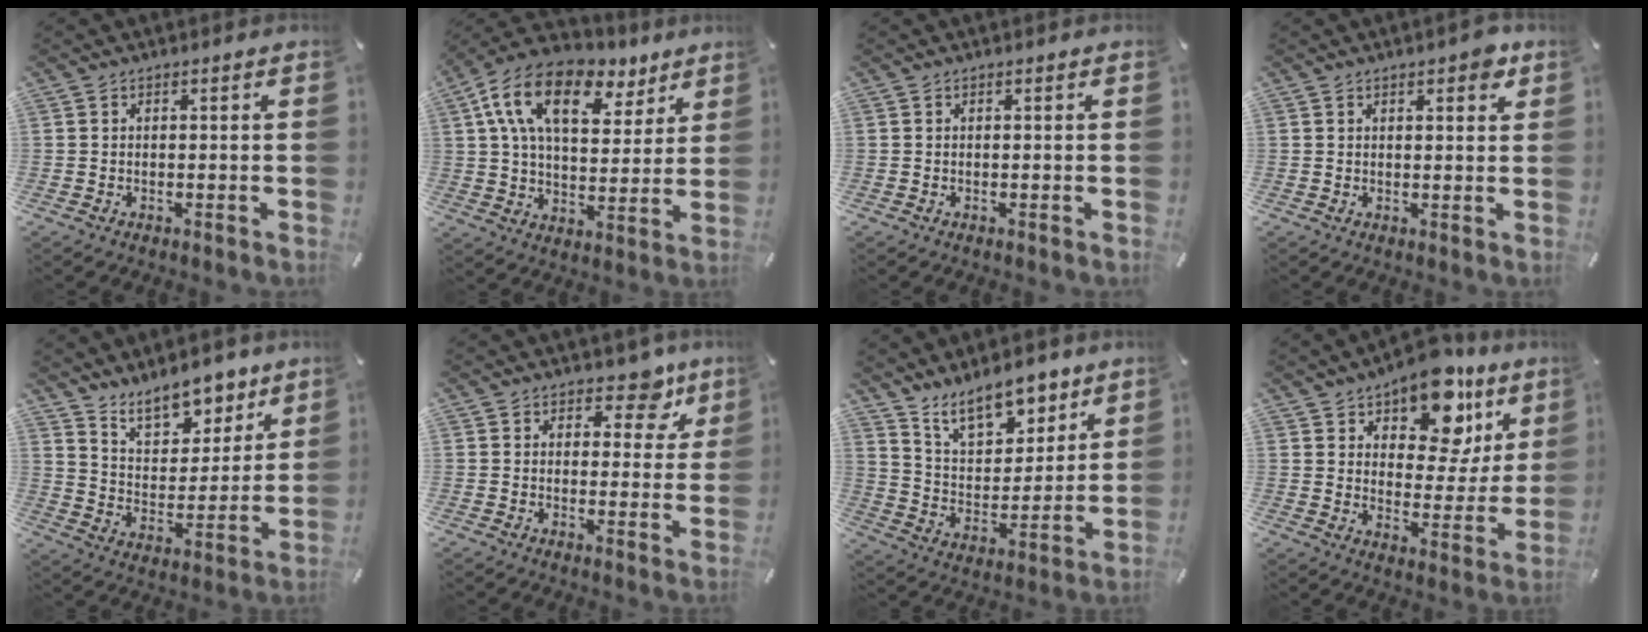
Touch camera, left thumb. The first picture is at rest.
{"total": 17.3, "force": [9.5, 9.9, 10.6], "torque": [-0.188, -0.036, 0.166]}
{"total": 0.0}
{"total": 3.5, "force": [2.0, 1.6, 2.4], "torque": [-0.028, -0.003, 0.030]}
{"total": 11.9, "force": [10.2, 5.4, 2.6], "torque": [-0.043, -0.087, 0.189]}
{"total": 8.2, "force": [5.3, 4.6, 4.1], "torque": [-0.027, -0.041, 0.084]}
{"total": 12.4, "force": [10.5, 5.6, 3.7], "torque": [-0.066, -0.076, 0.197]}
{"total": 16.4, "force": [11.7, 8.5, 7.9], "torque": [-0.117, -0.085, 0.199]}